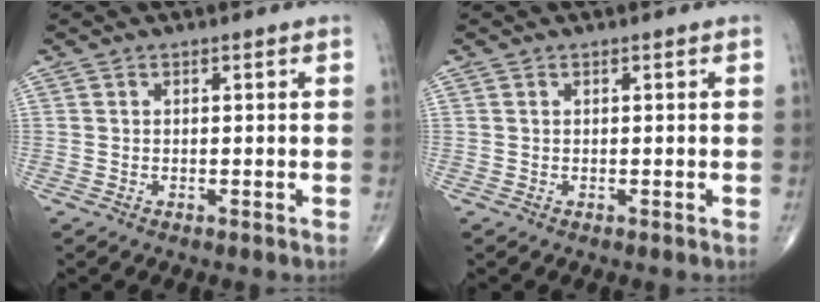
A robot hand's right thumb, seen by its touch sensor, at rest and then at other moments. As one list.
[{"total": 0.0}]